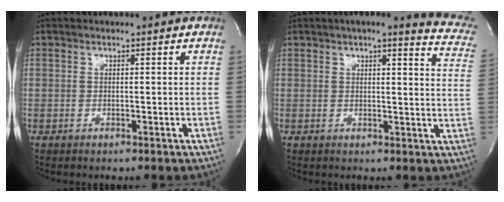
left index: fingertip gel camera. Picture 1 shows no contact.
{"total": 13.0, "force": [10.8, 2.0, 6.9], "torque": [-0.070, -0.022, 0.100]}